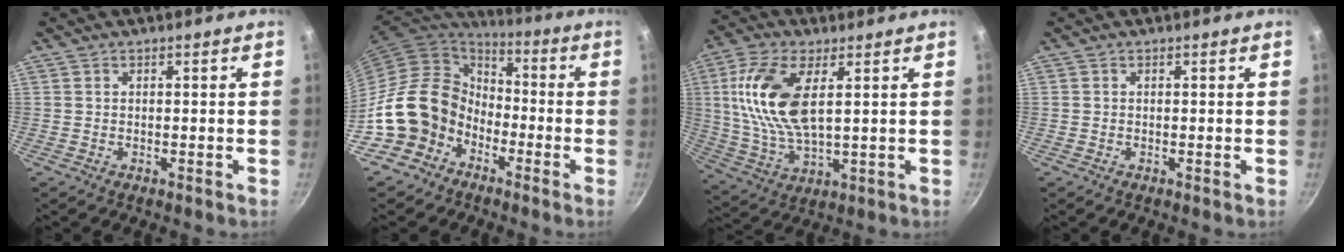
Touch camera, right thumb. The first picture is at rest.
{"total": 14.9, "force": [-6.4, 12.1, 6.1], "torque": [-0.058, 0.061, -0.120]}
{"total": 14.9, "force": [3.7, 7.0, 12.6], "torque": [-0.253, -0.007, 0.074]}
{"total": 0.0}